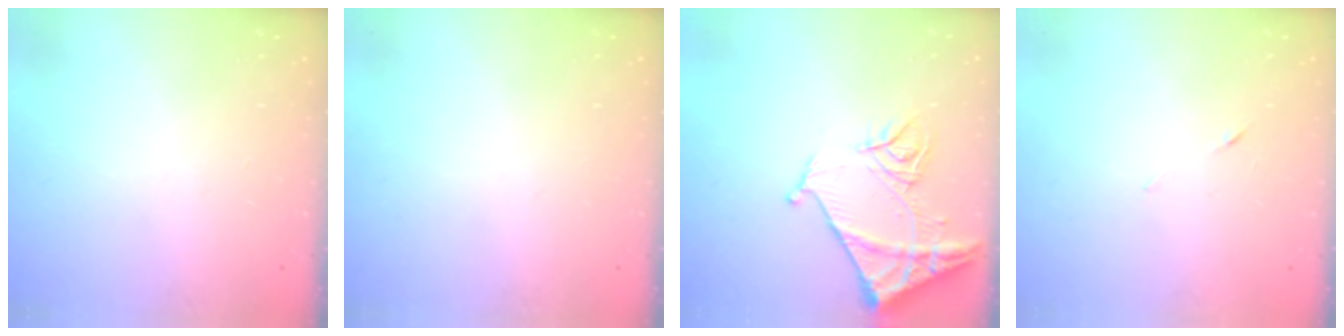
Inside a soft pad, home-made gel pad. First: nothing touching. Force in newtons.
{"total": 0.0}
{"total": 11.7, "press": 11.6, "slide": 1.2}
{"total": 4.5, "press": 4.5, "slide": 0.6}